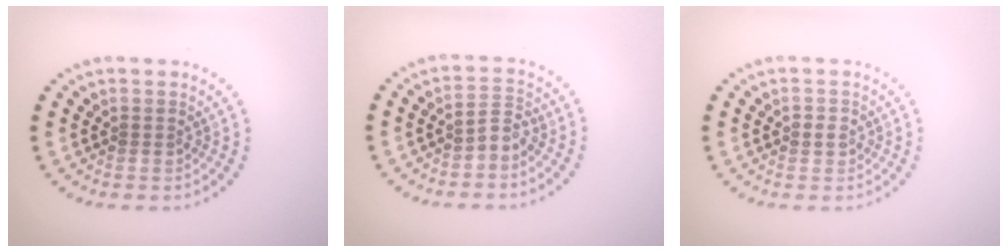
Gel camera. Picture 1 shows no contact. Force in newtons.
{"total": 1.8, "press": 1.4, "slide": 1.2}
{"total": 1.1, "press": 1.0, "slide": 0.5}